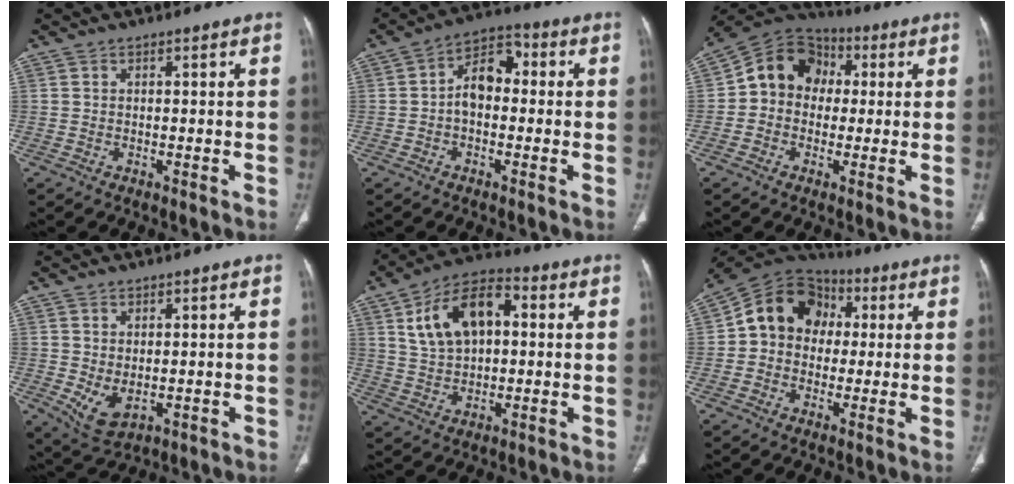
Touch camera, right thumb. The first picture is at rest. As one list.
[{"total": 8.0, "force": [-0.2, 5.3, 6.0], "torque": [-0.078, 0.030, -0.017]}, {"total": 11.9, "force": [1.0, 10.1, 6.2], "torque": [-0.076, 0.032, 0.003]}, {"total": 5.3, "force": [-0.4, 3.1, 4.2], "torque": [-0.076, -0.010, 0.013]}, {"total": 14.1, "force": [3.4, 8.4, 10.8], "torque": [-0.173, 0.019, 0.057]}, {"total": 13.4, "force": [1.7, 11.2, 7.2], "torque": [-0.093, 0.031, 0.017]}]